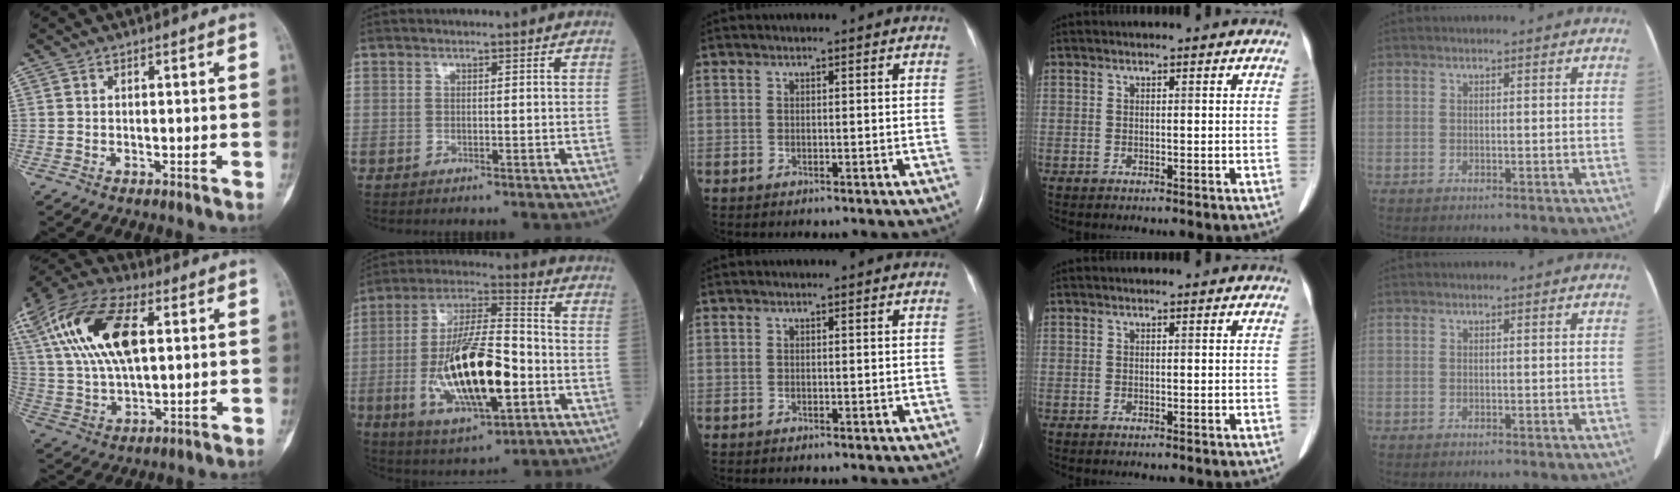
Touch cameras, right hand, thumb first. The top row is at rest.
{"thumb": {"total": 20.1, "force": [5.9, 9.9, 16.5], "torque": [-0.331, 0.009, 0.105]}, "index": {"total": 19.7, "force": [-4.4, 5.4, 18.4], "torque": [-0.361, -0.006, -0.072]}}